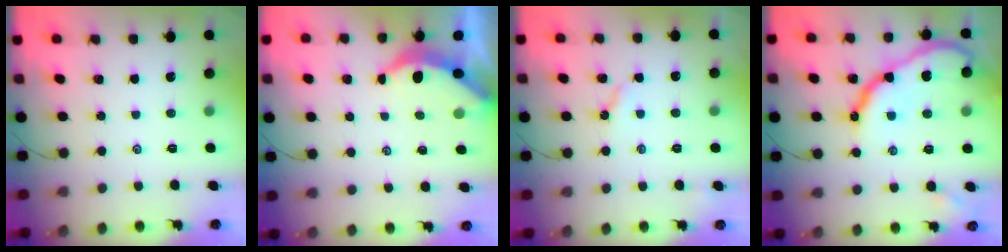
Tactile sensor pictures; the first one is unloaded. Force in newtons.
{"total": 3.9, "press": 3.8, "slide": 0.5}
{"total": 2.6, "press": 2.6, "slide": 0.3}
{"total": 16.1, "press": 16.0, "slide": 1.2}